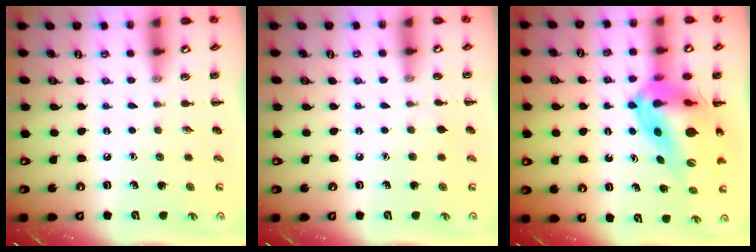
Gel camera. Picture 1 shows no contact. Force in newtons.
{"total": 3.4, "press": 3.2, "slide": 1.1}
{"total": 16.8, "press": 15.9, "slide": 5.3}